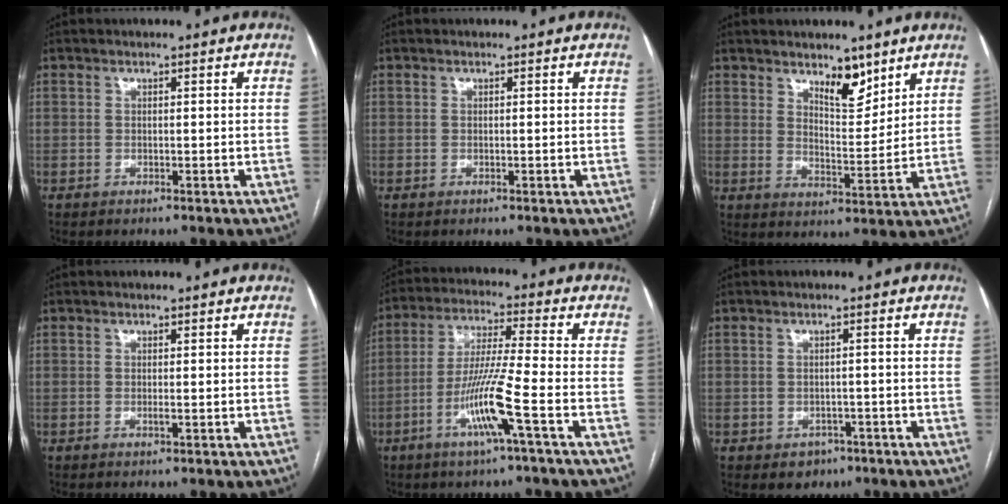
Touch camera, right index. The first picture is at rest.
{"total": 0.0}
{"total": 6.3, "force": [4.6, 2.4, 3.6], "torque": [-0.055, -0.012, 0.076]}
{"total": 0.7, "force": [-0.1, 0.1, 0.7], "torque": [-0.013, -0.002, 0.000]}
{"total": 10.4, "force": [-4.1, -0.9, 9.5], "torque": [-0.189, -0.008, -0.082]}
{"total": 3.2, "force": [-1.6, 2.6, 1.0], "torque": [-0.006, 0.008, -0.012]}